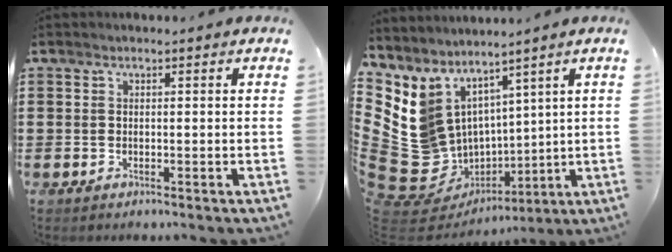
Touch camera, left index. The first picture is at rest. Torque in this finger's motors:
{"motor_torque": [-1.03, 1.11, -0.06, -0.21]}